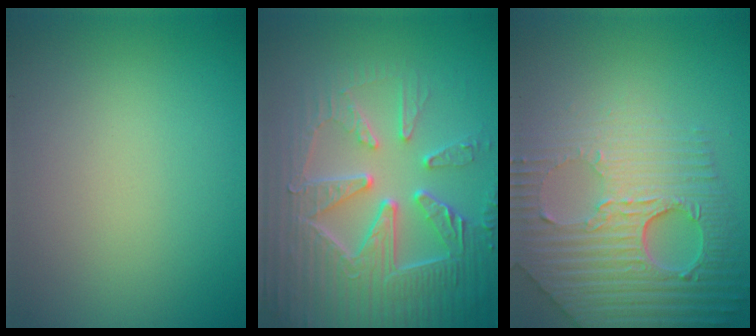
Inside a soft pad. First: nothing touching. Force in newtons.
{"total": 8.2, "press": 6.4, "slide": 5.1}
{"total": 8.1, "press": 6.2, "slide": 5.3}